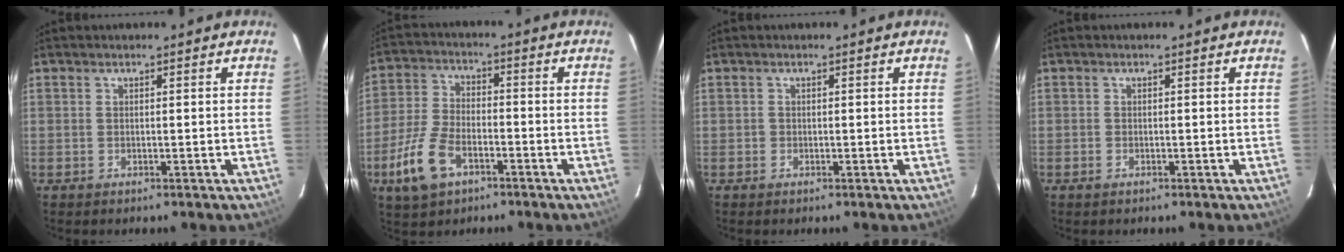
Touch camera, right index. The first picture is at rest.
{"total": 10.8, "force": [-5.4, 5.7, 7.4], "torque": [-0.172, -0.001, -0.101]}
{"total": 0.6, "force": [-0.2, 0.6, 0.0], "torque": [0.004, 0.000, -0.004]}
{"total": 0.7, "force": [-0.5, 0.4, 0.3], "torque": [-0.004, 0.000, -0.010]}